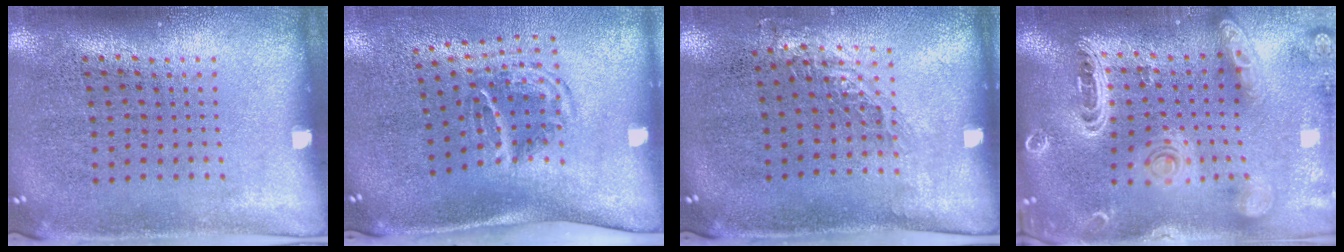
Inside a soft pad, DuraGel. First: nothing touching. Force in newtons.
{"total": 1.7, "press": 1.1, "slide": 1.3}
{"total": 0.8, "press": 0.8, "slide": 0.2}
{"total": 2.6, "press": 2.3, "slide": 1.1}